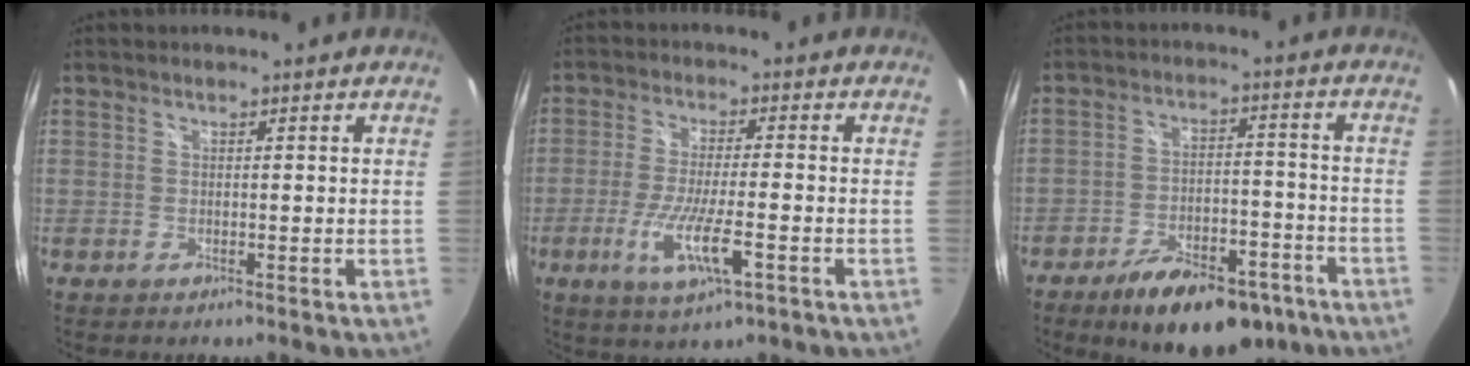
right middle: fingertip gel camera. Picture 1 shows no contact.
{"total": 9.7, "force": [-3.9, 1.8, 8.7], "torque": [-0.173, -0.020, -0.068]}
{"total": 16.4, "force": [-11.4, 7.2, 9.5], "torque": [-0.162, 0.000, -0.157]}